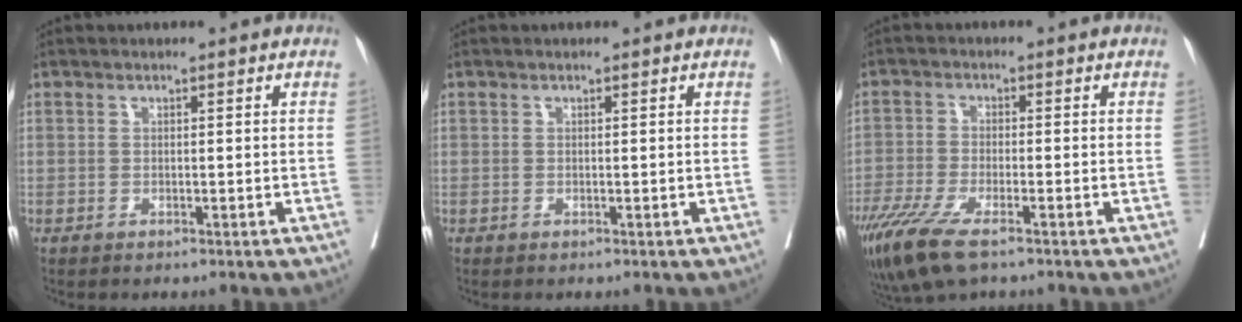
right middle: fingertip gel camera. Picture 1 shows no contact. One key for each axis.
{"total": 0.0}
{"total": 9.6, "fx": -6.5, "fy": 2.4, "fz": 6.7, "tx": -0.125, "ty": -0.023, "tz": -0.113}